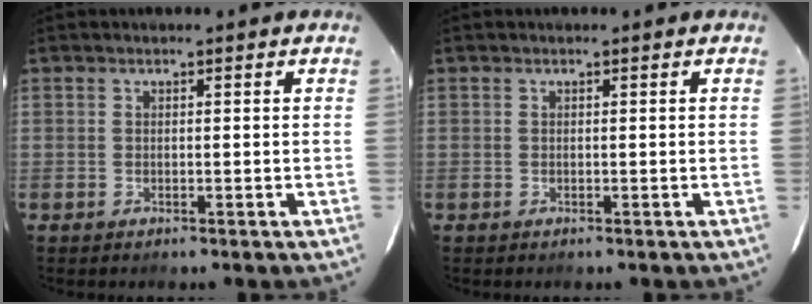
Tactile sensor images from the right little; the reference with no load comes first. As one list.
[{"total": 0.0}]